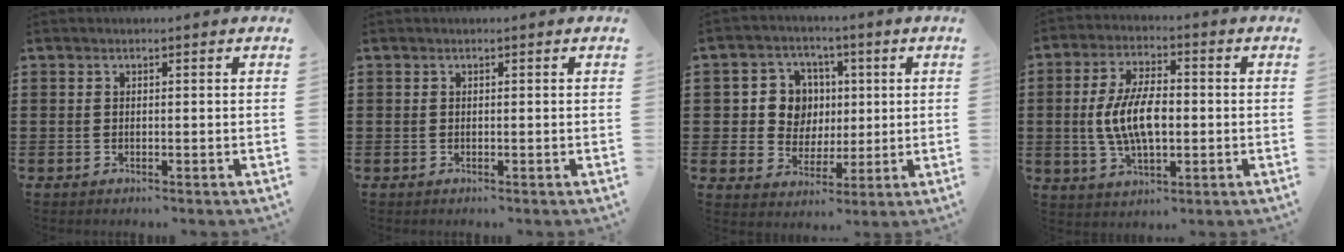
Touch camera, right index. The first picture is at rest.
{"total": 0.0}
{"total": 7.8, "force": [1.0, 7.1, 3.0], "torque": [-0.082, 0.018, 0.020]}
{"total": 8.8, "force": [-0.5, 4.0, 7.8], "torque": [-0.168, 0.000, -0.013]}